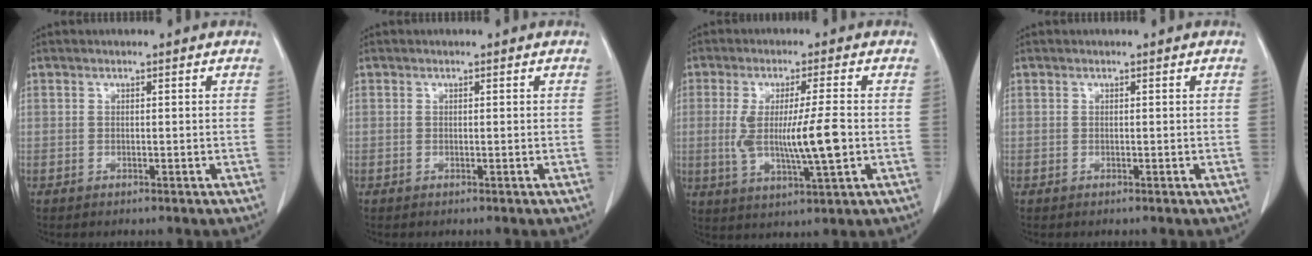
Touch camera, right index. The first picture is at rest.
{"total": 0.0}
{"total": 9.7, "force": [-0.7, 0.5, 9.7], "torque": [-0.183, -0.011, -0.011]}
{"total": 0.0}